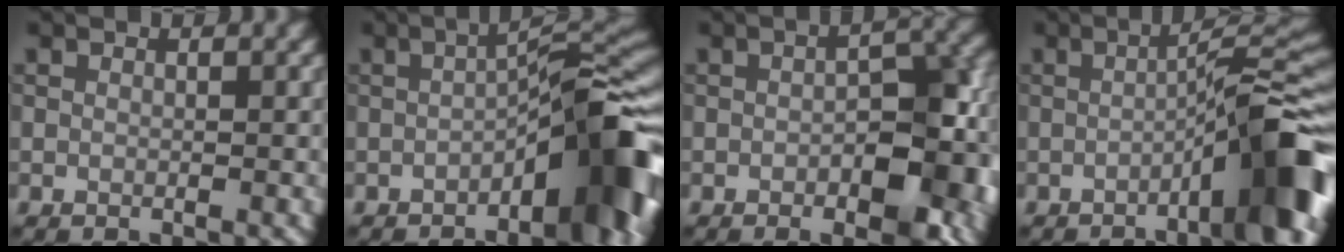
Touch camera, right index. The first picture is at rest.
{"total": 9.7, "force": [-3.4, 2.3, 8.8], "torque": [-0.103, 0.022, -0.059]}
{"total": 8.7, "force": [-2.3, 4.2, 7.3], "torque": [-0.083, 0.006, -0.034]}
{"total": 10.0, "force": [-4.1, 1.7, 8.9], "torque": [-0.104, 0.026, -0.066]}